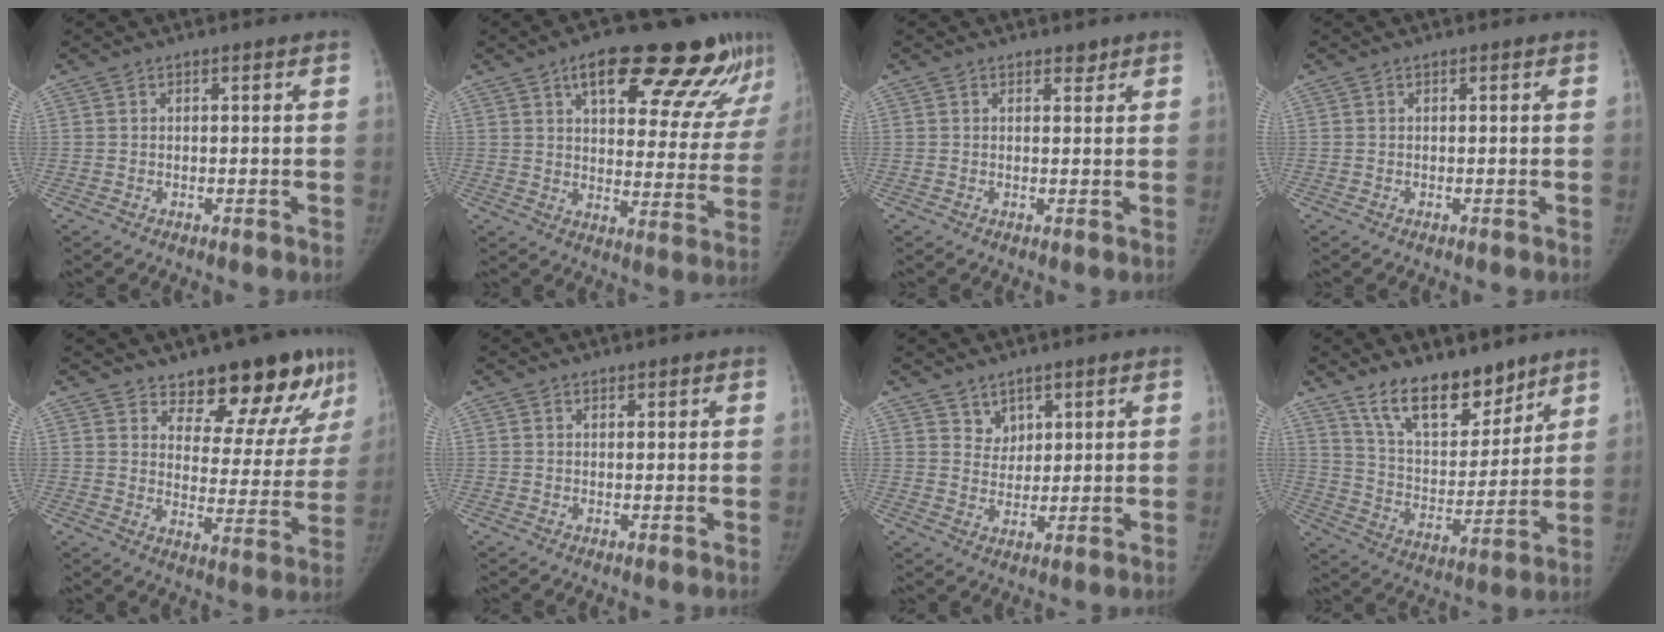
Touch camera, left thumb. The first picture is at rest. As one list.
[{"total": 23.9, "force": [14.3, 8.7, 17.1], "torque": [-0.196, -0.029, 0.200]}, {"total": 1.3, "force": [1.1, 0.7, 0.4], "torque": [0.004, -0.008, 0.013]}, {"total": 0.0}, {"total": 17.2, "force": [12.6, 7.2, 9.3], "torque": [-0.065, -0.087, 0.167]}, {"total": 0.8, "force": [0.7, 0.4, 0.2], "torque": [0.003, -0.005, 0.009]}, {"total": 3.9, "force": [2.7, 2.8, 0.6], "torque": [0.018, -0.022, 0.050]}, {"total": 16.1, "force": [11.8, 7.3, 8.1], "torque": [-0.085, -0.081, 0.212]}]